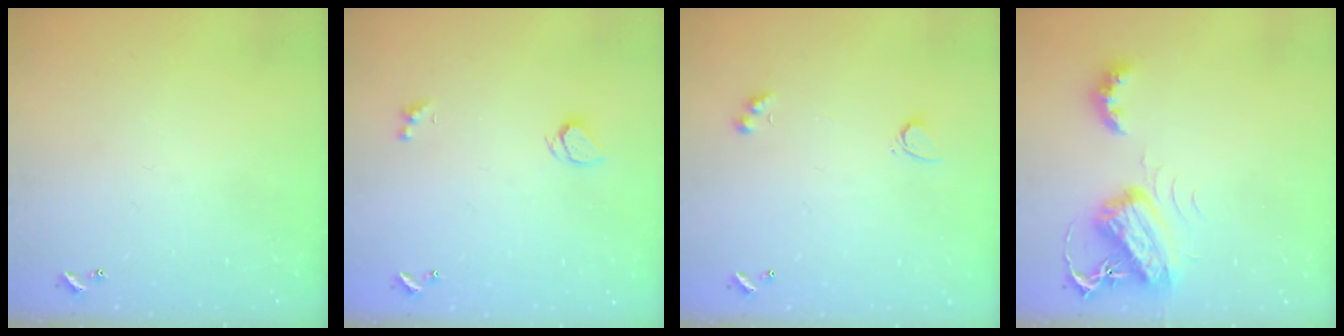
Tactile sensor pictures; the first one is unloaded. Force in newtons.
{"total": 1.9, "press": 1.8, "slide": 0.4}
{"total": 2.9, "press": 2.6, "slide": 1.3}
{"total": 7.0, "press": 7.0, "slide": 0.1}